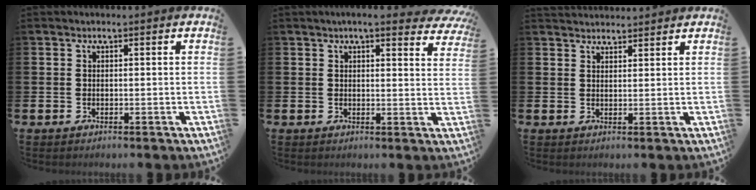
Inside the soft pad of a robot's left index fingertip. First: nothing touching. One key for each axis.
{"total": 3.8, "fx": 3.6, "fy": 0.2, "fz": 1.4, "tx": -0.018, "ty": -0.019, "tz": 0.059}
{"total": 2.4, "fx": 2.4, "fy": 0.5, "fz": 0.0, "tx": -0.005, "ty": -0.009, "tz": 0.045}